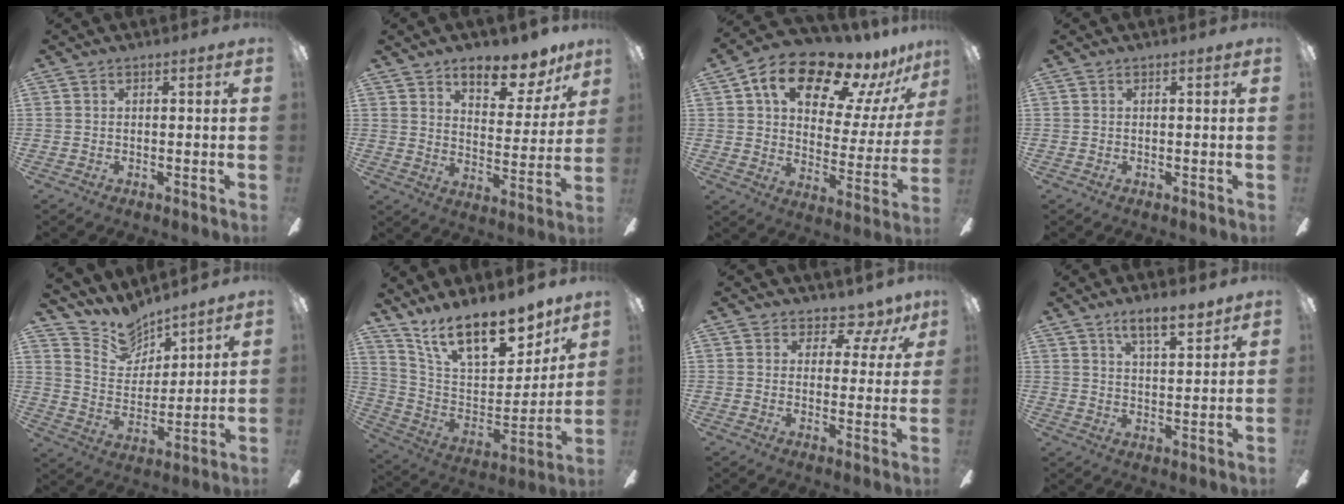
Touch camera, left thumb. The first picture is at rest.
{"total": 10.9, "force": [9.2, 4.4, 4.0], "torque": [-0.048, -0.069, 0.162]}
{"total": 18.3, "force": [12.8, 8.1, 10.2], "torque": [-0.172, -0.081, 0.216]}
{"total": 0.0}
{"total": 10.0, "force": [8.9, 4.3, 1.3], "torque": [-0.043, -0.069, 0.167]}
{"total": 18.5, "force": [14.3, 7.3, 9.1], "torque": [-0.155, -0.104, 0.253]}
{"total": 6.9, "force": [5.1, 3.9, 2.3], "torque": [-0.027, -0.037, 0.093]}
{"total": 6.8, "force": [5.6, 2.0, 3.4], "torque": [-0.046, -0.032, 0.095]}